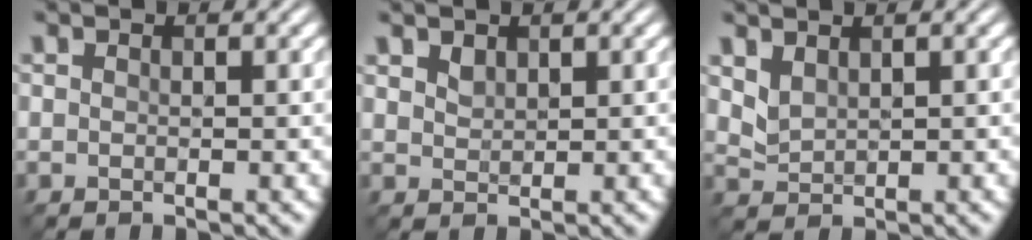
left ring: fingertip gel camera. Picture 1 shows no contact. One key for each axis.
{"total": 0.7, "fx": 0.6, "fy": 0.4, "fz": 0.2, "tx": -0.008, "ty": 0.000, "tz": 0.022}
{"total": 1.4, "fx": 1.0, "fy": 0.6, "fz": 0.6, "tx": -0.019, "ty": 0.001, "tz": 0.033}